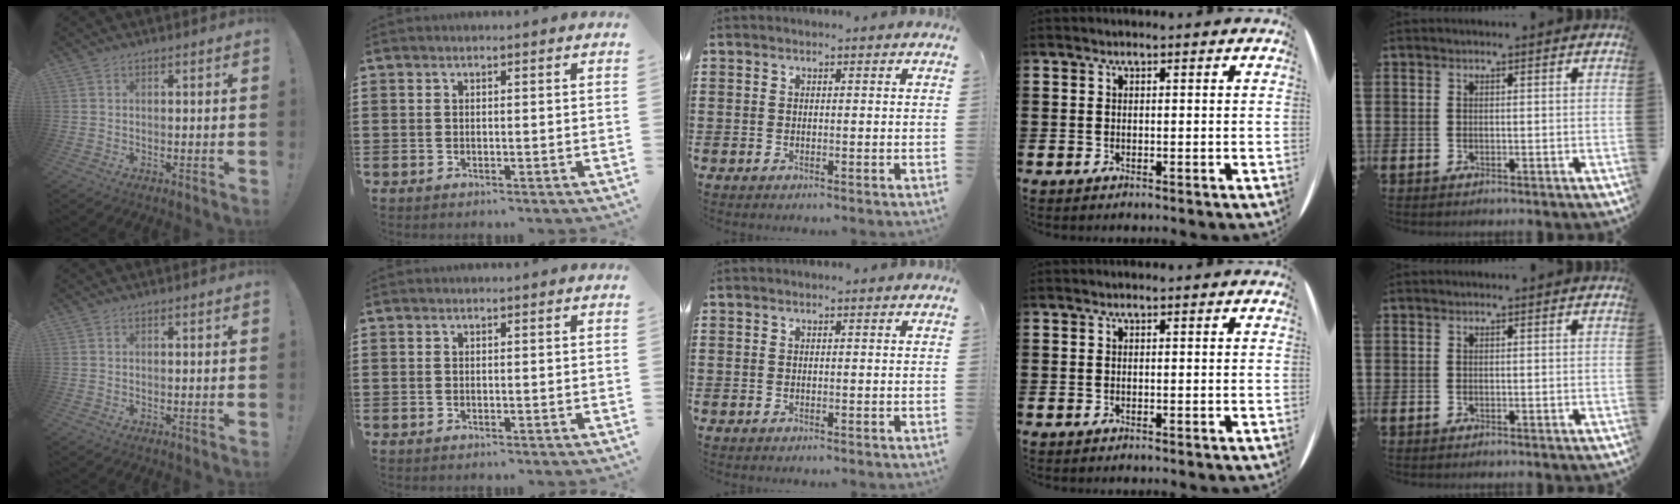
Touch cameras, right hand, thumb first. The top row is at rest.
{}